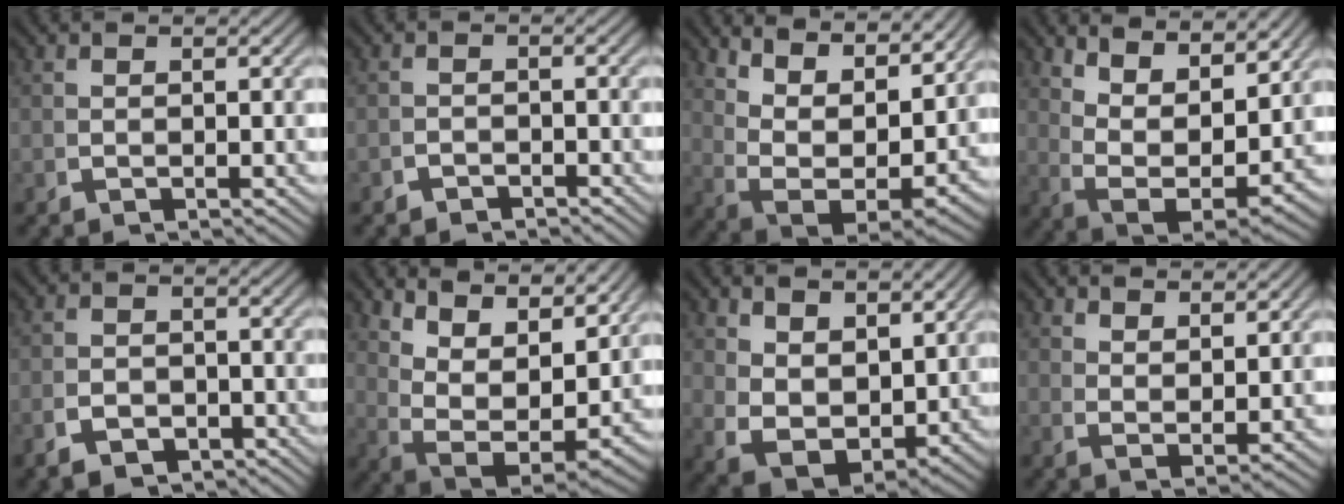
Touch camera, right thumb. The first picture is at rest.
{"total": 1.8, "force": [-1.8, 0.1, -0.1], "torque": [0.010, -0.006, -0.028]}
{"total": 11.3, "force": [1.9, 7.1, 8.6], "torque": [-0.179, -0.046, 0.052]}
{"total": 9.6, "force": [1.3, 6.0, 7.4], "torque": [-0.168, -0.044, 0.042]}
{"total": 3.2, "force": [-2.4, 1.9, 1.0], "torque": [-0.005, -0.010, -0.038]}
{"total": 11.6, "force": [2.1, 7.3, 8.8], "torque": [-0.184, -0.046, 0.052]}
{"total": 8.2, "force": [-0.7, 6.1, 5.4], "torque": [-0.139, -0.059, 0.014]}
{"total": 2.8, "force": [2.5, 0.3, 1.2], "torque": [-0.016, -0.001, 0.054]}